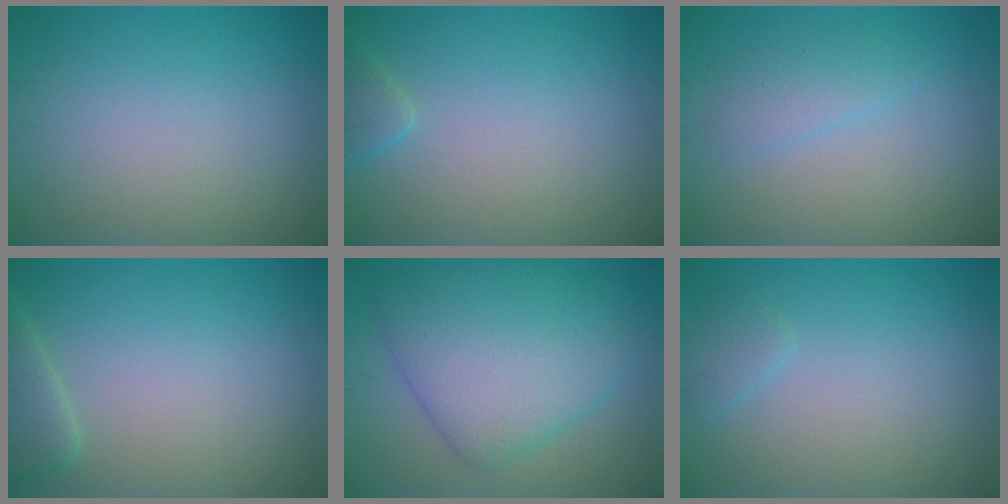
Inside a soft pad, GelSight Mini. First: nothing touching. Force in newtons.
{"total": 1.5, "press": 1.5, "slide": 0.2}
{"total": 1.6, "press": 1.6, "slide": 0.1}
{"total": 2.2, "press": 2.2, "slide": 0.2}
{"total": 9.0, "press": 9.0, "slide": 0.1}
{"total": 1.0, "press": 1.0, "slide": 0.1}